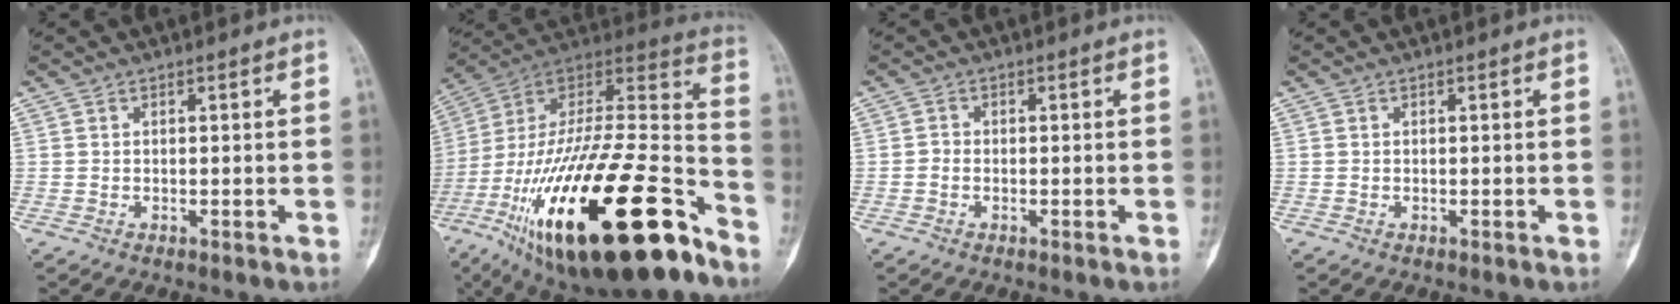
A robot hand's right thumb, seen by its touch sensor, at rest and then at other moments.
{"total": 41.4, "force": [-20.7, 14.1, 32.9], "torque": [-0.553, 0.042, -0.339]}
{"total": 1.1, "force": [-0.4, 0.9, 0.5], "torque": [-0.004, 0.004, -0.011]}
{"total": 0.0}